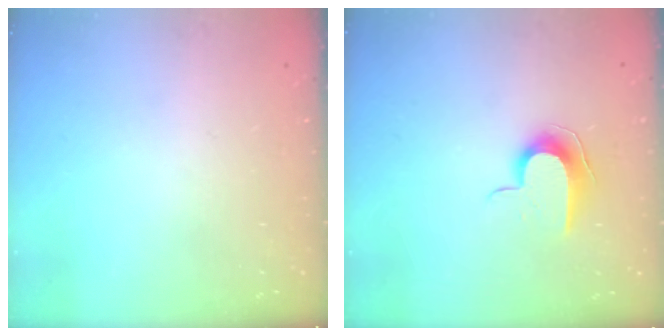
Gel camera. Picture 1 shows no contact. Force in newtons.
{"total": 8.9, "press": 8.9, "slide": 0.8}